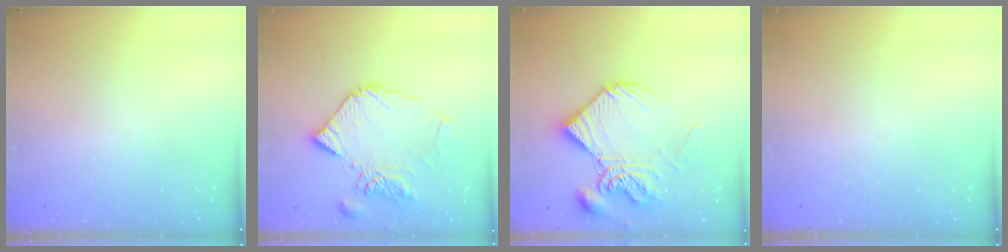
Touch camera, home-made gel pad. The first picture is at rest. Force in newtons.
{"total": 13.2, "press": 13.2, "slide": 1.0}
{"total": 14.9, "press": 14.8, "slide": 1.5}
{"total": 0.0}